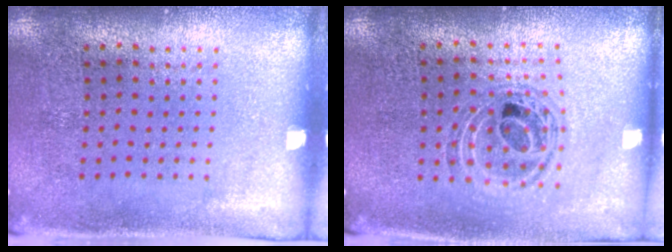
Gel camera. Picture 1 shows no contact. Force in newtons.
{"total": 0.8, "press": 0.8, "slide": 0.1}